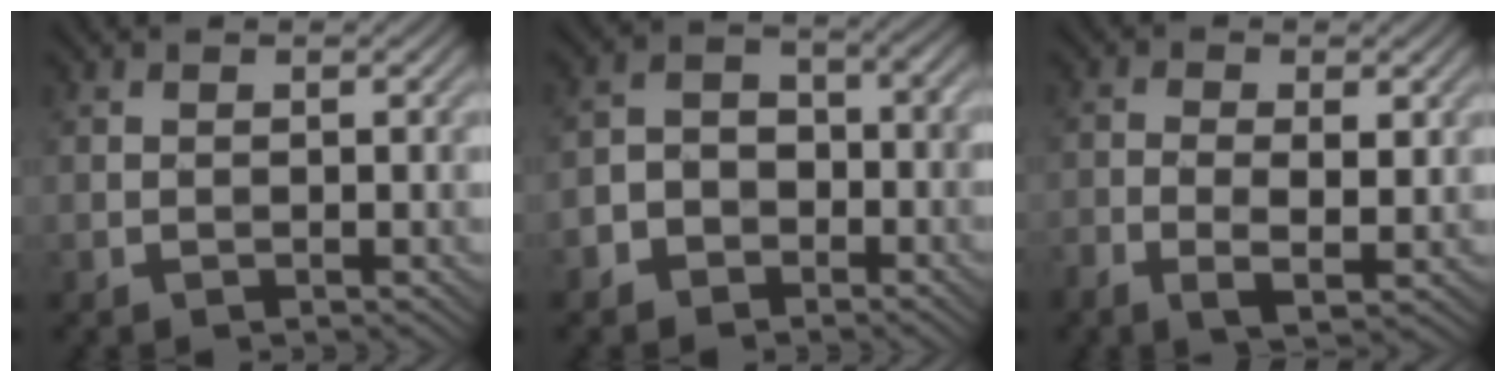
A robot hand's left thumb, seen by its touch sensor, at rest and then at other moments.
{"total": 4.7, "force": [-2.9, 3.2, 1.7], "torque": [-0.026, 0.001, -0.063]}
{"total": 4.5, "force": [-0.8, 1.9, 4.0], "torque": [-0.084, -0.009, -0.013]}